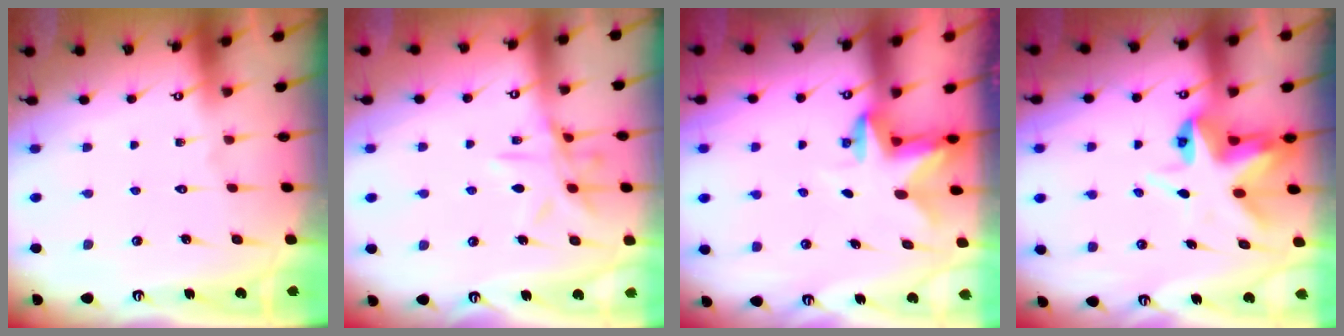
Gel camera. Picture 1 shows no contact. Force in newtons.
{"total": 11.1, "press": 11.1, "slide": 0.8}
{"total": 2.8, "press": 2.7, "slide": 0.5}
{"total": 6.2, "press": 6.2, "slide": 0.5}